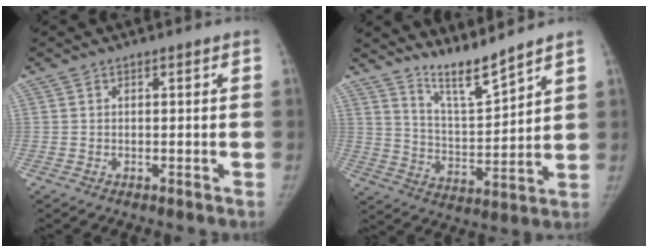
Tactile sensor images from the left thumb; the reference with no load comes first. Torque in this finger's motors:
{"motor_torque": [0.77, -0.41, 0.59, -0.71, 0.02]}